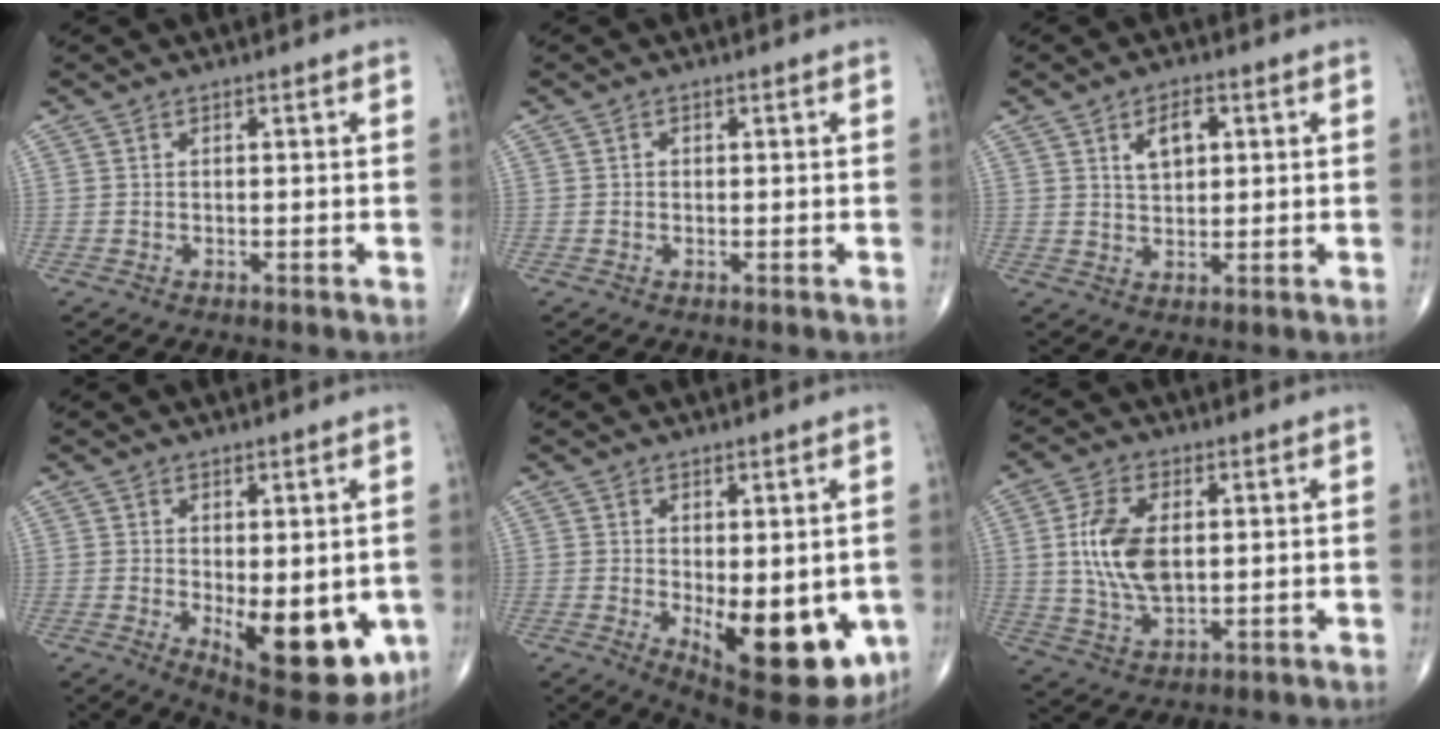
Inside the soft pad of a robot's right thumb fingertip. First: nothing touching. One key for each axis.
{"total": 0.6, "fx": 0.1, "fy": 0.5, "fz": 0.2, "tx": 0.001, "ty": 0.001, "tz": 0.000}
{"total": 5.2, "fx": 1.9, "fy": 3.0, "fz": 3.8, "tx": -0.051, "ty": -0.005, "tz": 0.033}
{"total": 15.2, "fx": -3.2, "fy": 6.8, "fz": 13.2, "tx": -0.157, "ty": -0.027, "tz": -0.024}
{"total": 16.3, "fx": -3.5, "fy": 7.2, "fz": 14.2, "tx": -0.165, "ty": -0.027, "tz": -0.027}
{"total": 11.0, "fx": 1.4, "fy": 6.0, "fz": 9.1, "tx": -0.181, "ty": -0.008, "tz": 0.031}